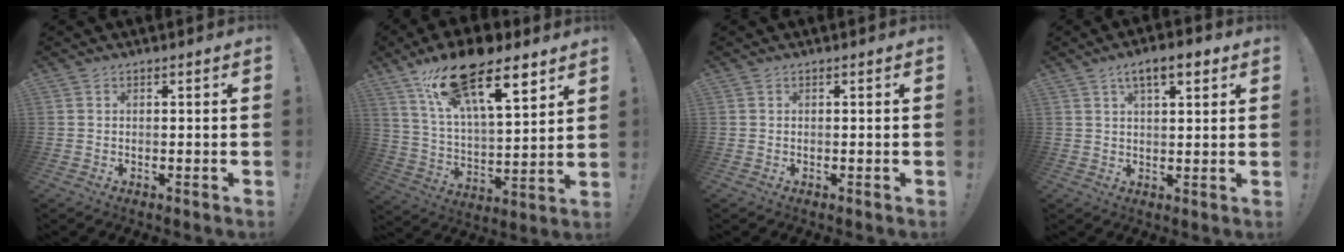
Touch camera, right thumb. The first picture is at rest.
{"total": 22.4, "force": [14.0, 8.0, 15.5], "torque": [-0.266, -0.073, 0.240]}
{"total": 0.0}
{"total": 7.4, "force": [4.0, 2.5, 5.7], "torque": [-0.074, -0.017, 0.065]}